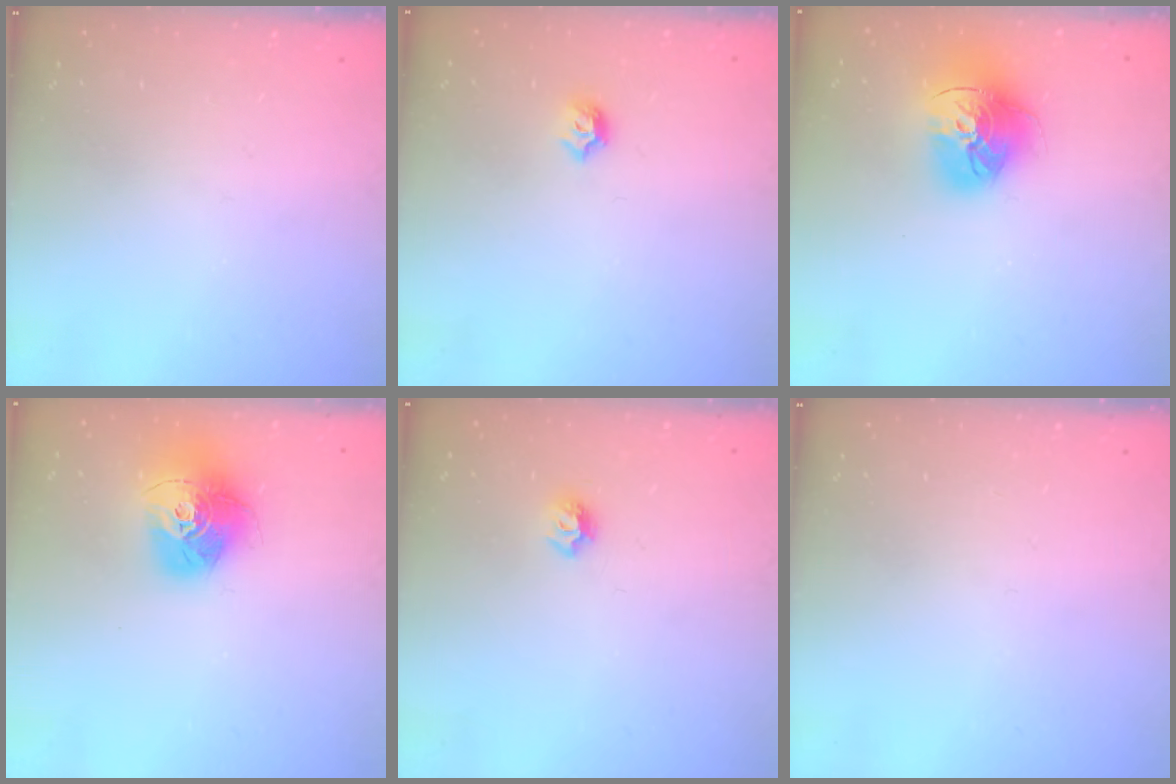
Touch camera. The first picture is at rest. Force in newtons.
{"total": 5.3, "press": 5.3, "slide": 0.9}
{"total": 17.9, "press": 17.9, "slide": 1.6}
{"total": 17.0, "press": 16.9, "slide": 1.5}
{"total": 6.5, "press": 6.5, "slide": 0.8}
{"total": 0.0}